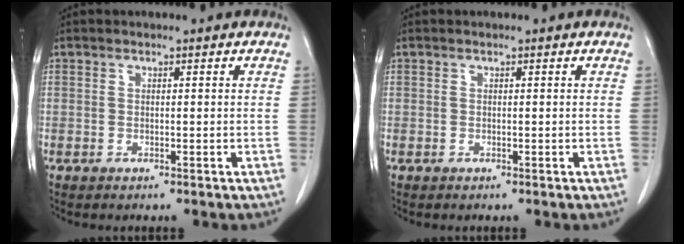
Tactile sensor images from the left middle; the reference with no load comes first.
{"total": 0.0}